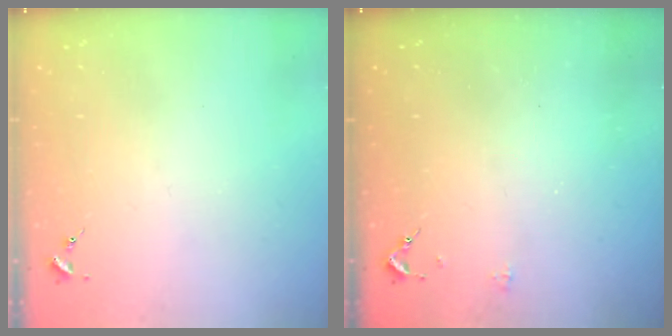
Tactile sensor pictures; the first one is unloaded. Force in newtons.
{"total": 4.8, "press": 4.7, "slide": 0.6}